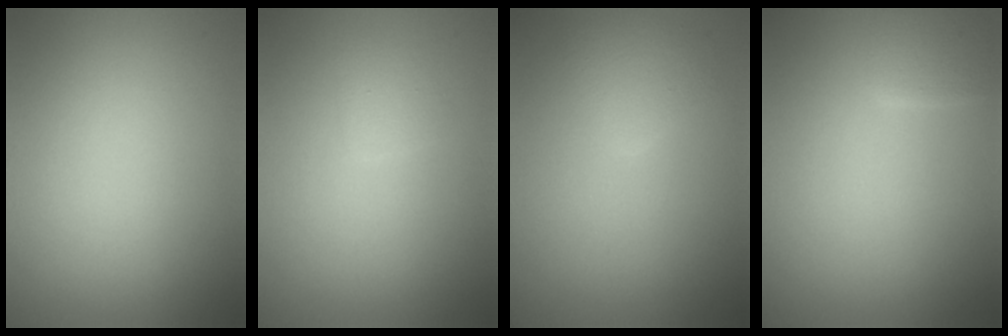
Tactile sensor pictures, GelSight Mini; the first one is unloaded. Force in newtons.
{"total": 1.1, "press": 1.1, "slide": 0.1}
{"total": 2.2, "press": 2.2, "slide": 0.1}
{"total": 1.8, "press": 1.8, "slide": 0.1}